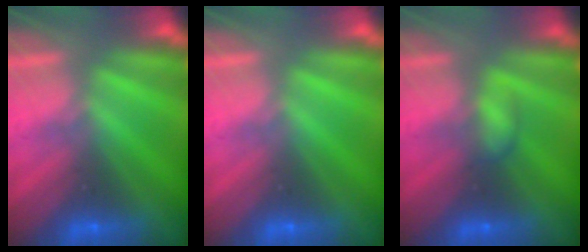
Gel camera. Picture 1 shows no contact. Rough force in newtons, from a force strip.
{"total": 0.0}
{"total": 2.2}